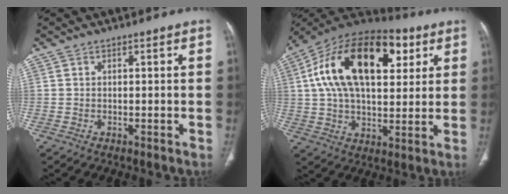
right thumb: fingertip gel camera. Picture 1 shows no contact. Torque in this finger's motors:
{"motor_torque": [0.05, 1.12, 1.80, 0.17, 0.47]}